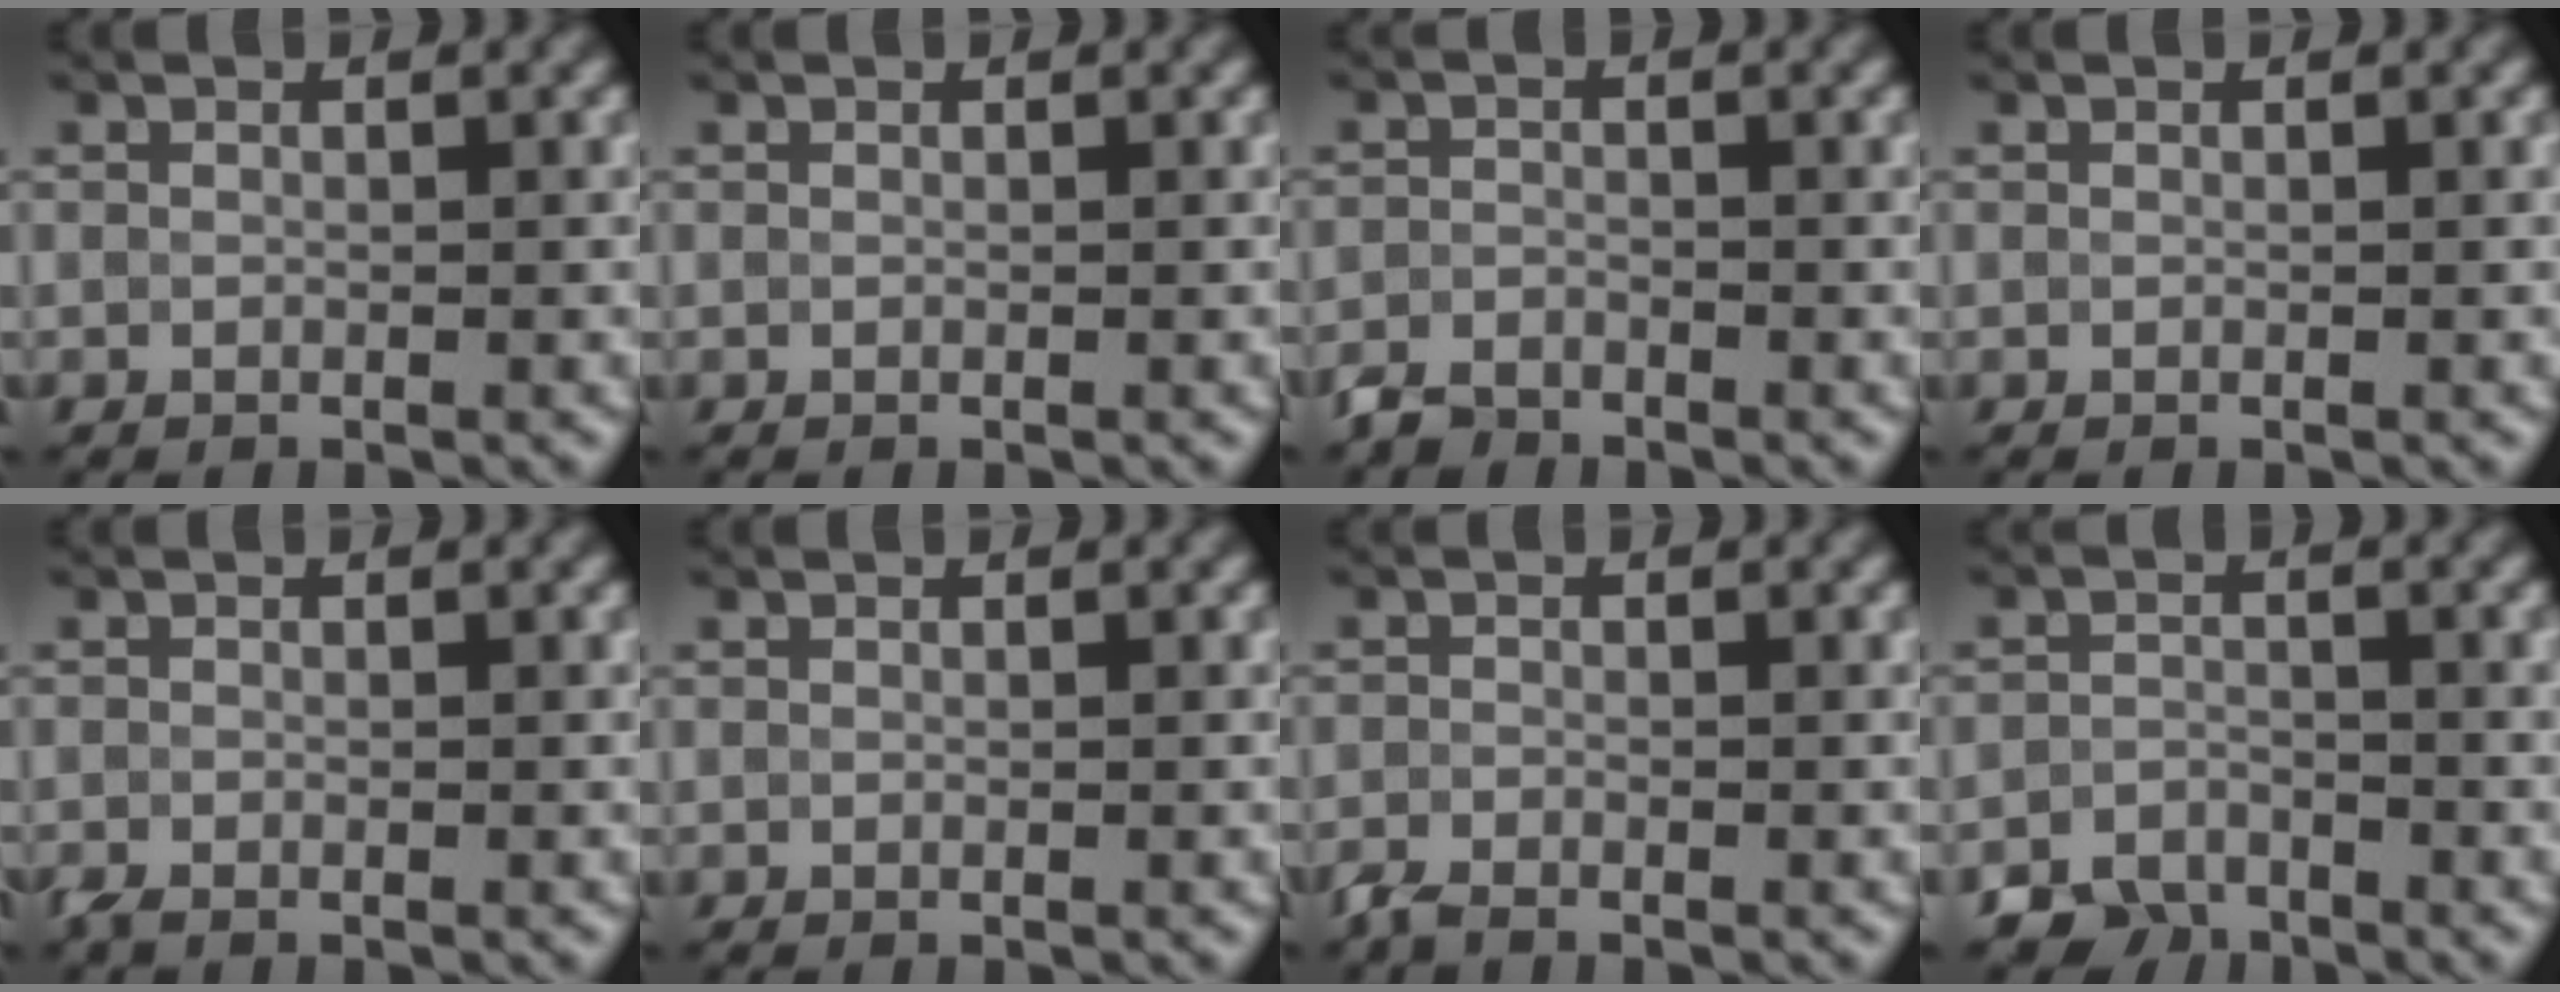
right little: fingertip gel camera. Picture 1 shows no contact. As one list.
[{"total": 0.0}, {"total": 2.0, "force": [-1.9, 0.6, 0.1], "torque": [-0.004, -0.005, -0.045]}, {"total": 0.0}, {"total": 0.8, "force": [-0.8, 0.1, 0.3], "torque": [-0.008, -0.005, -0.015]}, {"total": 0.0}, {"total": 1.4, "force": [-1.3, 0.2, 0.4], "torque": [-0.014, -0.007, -0.032]}, {"total": 2.8, "force": [-2.6, 1.1, -0.1], "torque": [0.006, -0.001, -0.053]}]